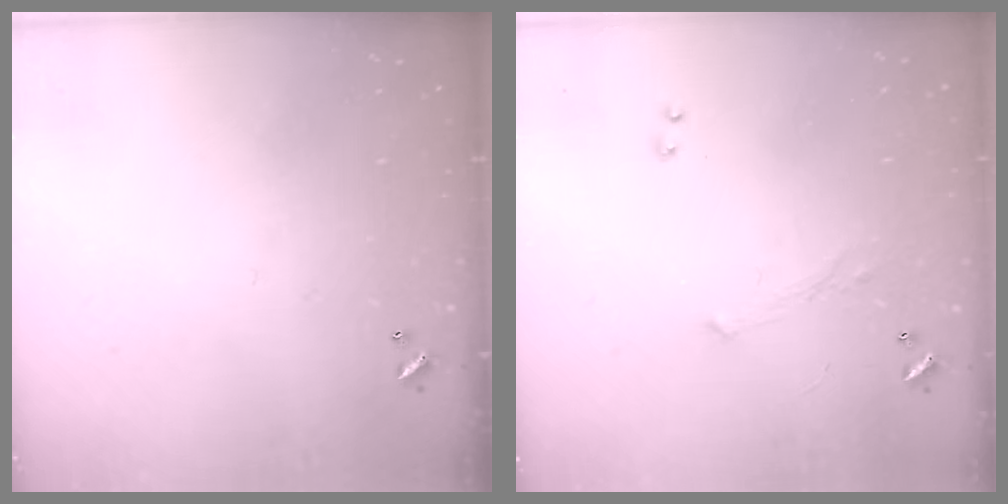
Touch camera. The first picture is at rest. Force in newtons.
{"total": 0.7, "press": 0.3, "slide": 0.6}